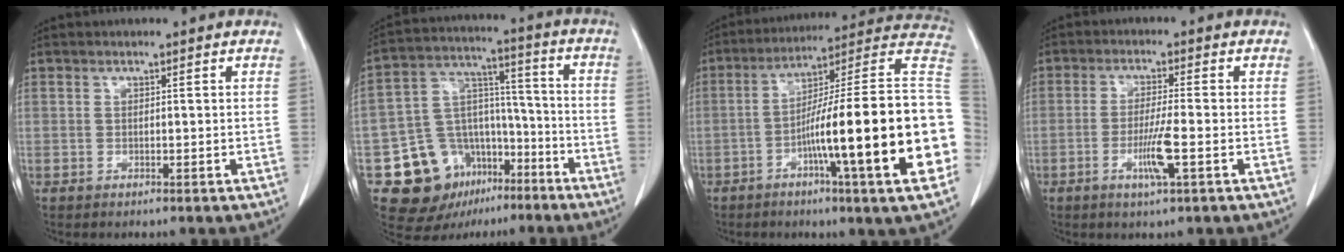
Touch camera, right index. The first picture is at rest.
{"total": 15.3, "force": [-8.1, 11.1, 6.7], "torque": [-0.110, 0.063, -0.121]}
{"total": 24.9, "force": [-5.6, -0.1, 24.2], "torque": [-0.270, 0.010, -0.099]}
{"total": 5.5, "force": [-1.9, -0.2, 5.1], "torque": [-0.097, -0.011, -0.036]}